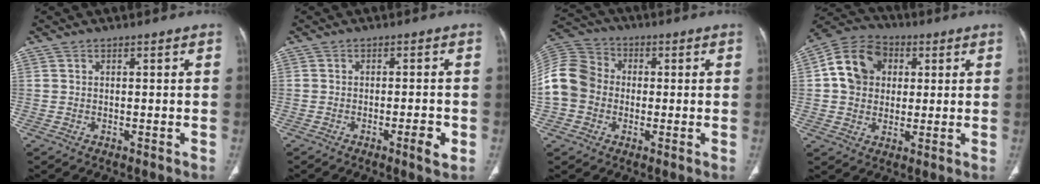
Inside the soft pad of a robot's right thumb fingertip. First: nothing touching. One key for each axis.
{"total": 3.7, "fx": -1.5, "fy": 0.4, "fz": 3.4, "tx": -0.054, "ty": 0.001, "tz": -0.023}
{"total": 11.8, "fx": -1.3, "fy": 10.1, "fz": 5.8, "tx": -0.118, "ty": 0.035, "tz": -0.032}
{"total": 12.1, "fx": 2.3, "fy": 10.0, "fz": 6.5, "tx": -0.094, "ty": 0.011, "tz": 0.030}